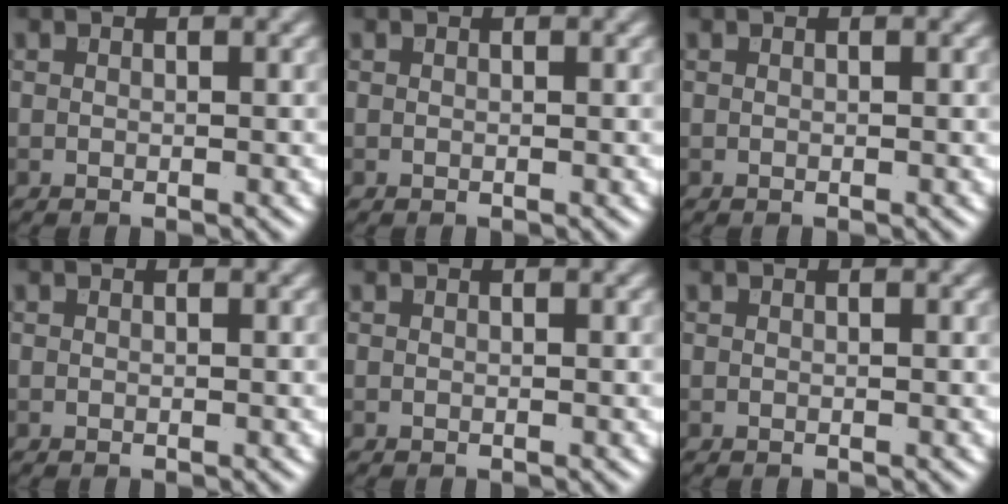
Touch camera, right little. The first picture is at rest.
{"total": 0.0}
{"total": 0.0}
{"total": 0.0}
{"total": 0.0}
{"total": 0.0}